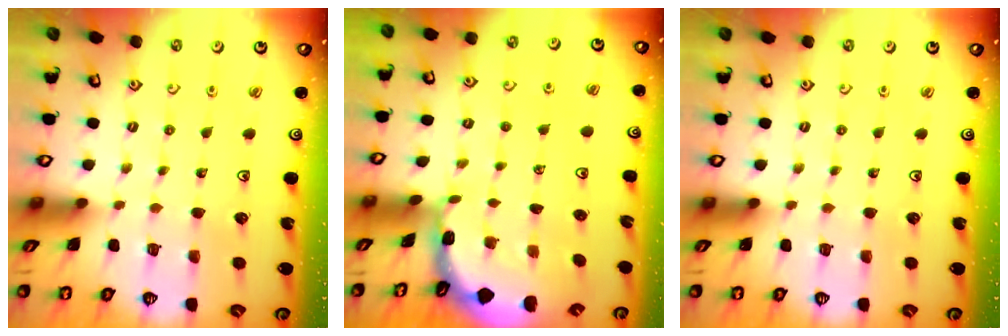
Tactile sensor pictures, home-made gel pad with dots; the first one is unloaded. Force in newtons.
{"total": 1.5, "press": 1.5, "slide": 0.1}
{"total": 0.0}